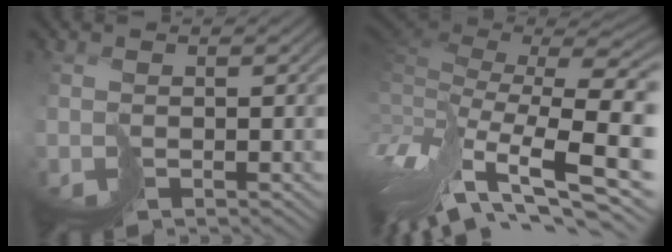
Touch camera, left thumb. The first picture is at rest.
{"total": 16.2, "force": [-2.8, 5.5, 15.0], "torque": [-0.307, 0.000, -0.039]}